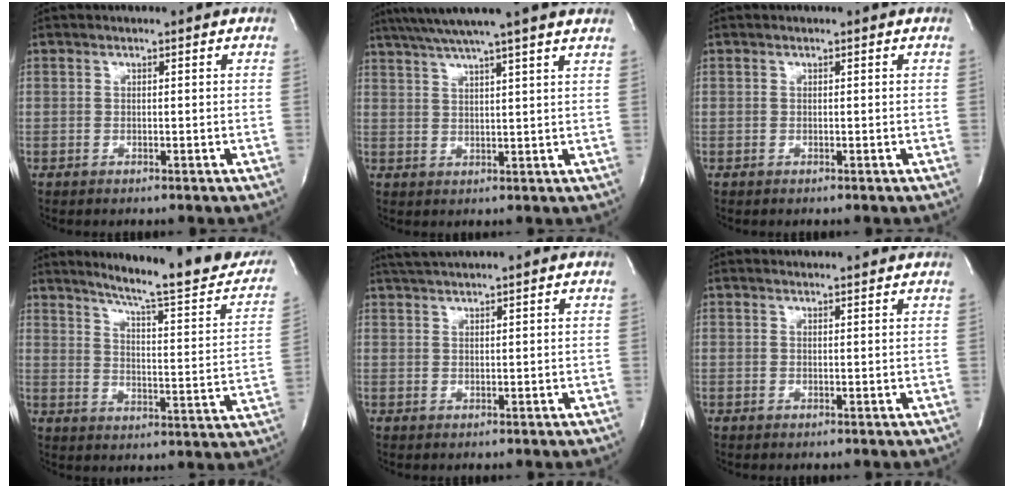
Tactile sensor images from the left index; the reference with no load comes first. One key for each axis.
{"total": 13.2, "fx": 11.1, "fy": -1.1, "fz": 7.0, "tx": -0.126, "ty": 0.025, "tz": 0.147}
{"total": 0.0}
{"total": 21.4, "fx": 18.4, "fy": 1.6, "fz": 10.7, "tx": -0.146, "ty": -0.050, "tz": 0.231}
{"total": 3.7, "fx": 3.3, "fy": -0.9, "fz": 1.3, "tx": -0.022, "ty": 0.018, "tz": 0.064}
{"total": 4.5, "fx": 4.4, "fy": 0.2, "fz": 0.9, "tx": -0.016, "ty": 0.018, "tz": 0.048}